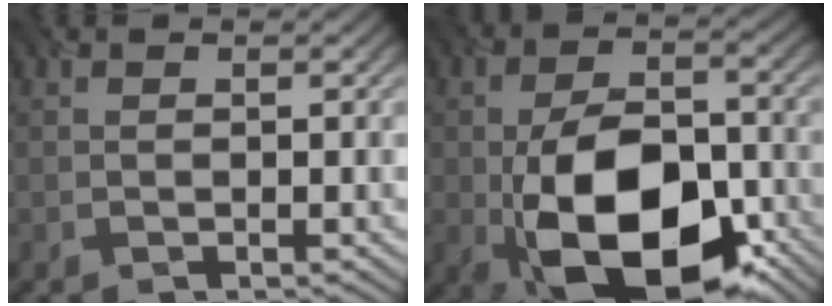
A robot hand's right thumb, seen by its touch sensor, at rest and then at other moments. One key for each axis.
{"total": 15.4, "fx": -5.4, "fy": 8.7, "fz": 11.5, "tx": -0.202, "ty": -0.022, "tz": -0.092}